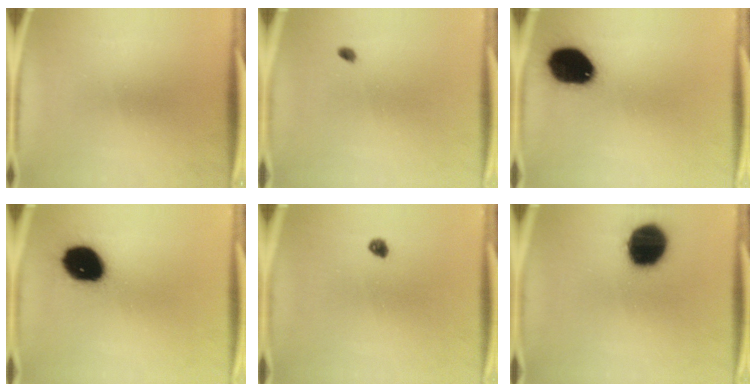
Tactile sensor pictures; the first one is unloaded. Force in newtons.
{"total": 1.6}
{"total": 16.3}
{"total": 16.4}
{"total": 1.7}
{"total": 17.9}